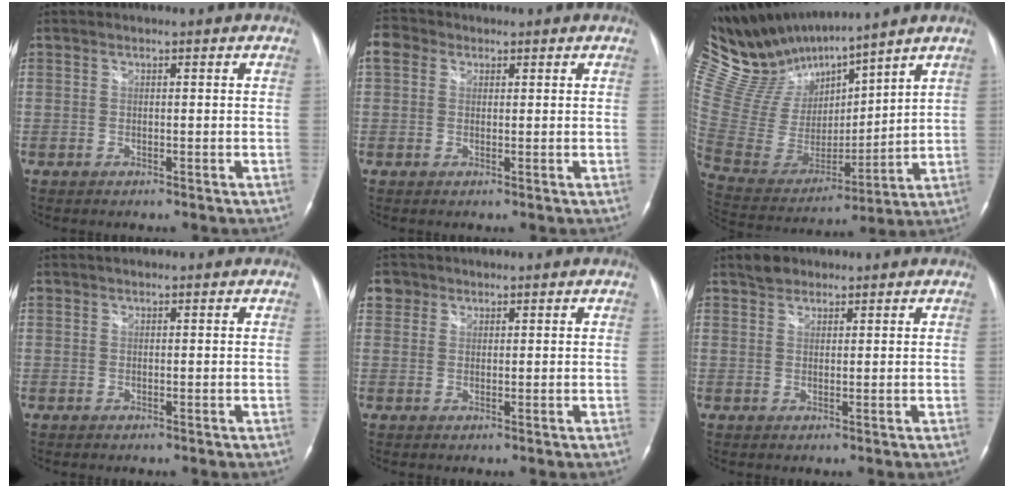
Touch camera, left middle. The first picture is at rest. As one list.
[{"total": 3.5, "force": [1.5, 2.8, 1.5], "torque": [-0.040, 0.021, 0.029]}, {"total": 17.5, "force": [16.2, 2.6, 6.3], "torque": [-0.143, -0.004, 0.330]}, {"total": 0.7, "force": [0.5, 0.4, 0.2], "torque": [-0.010, 0.012, 0.009]}, {"total": 2.6, "force": [1.4, 2.2, 0.1], "torque": [0.007, 0.008, 0.021]}, {"total": 2.4, "force": [1.8, 1.4, 0.4], "torque": [-0.014, 0.008, 0.029]}]